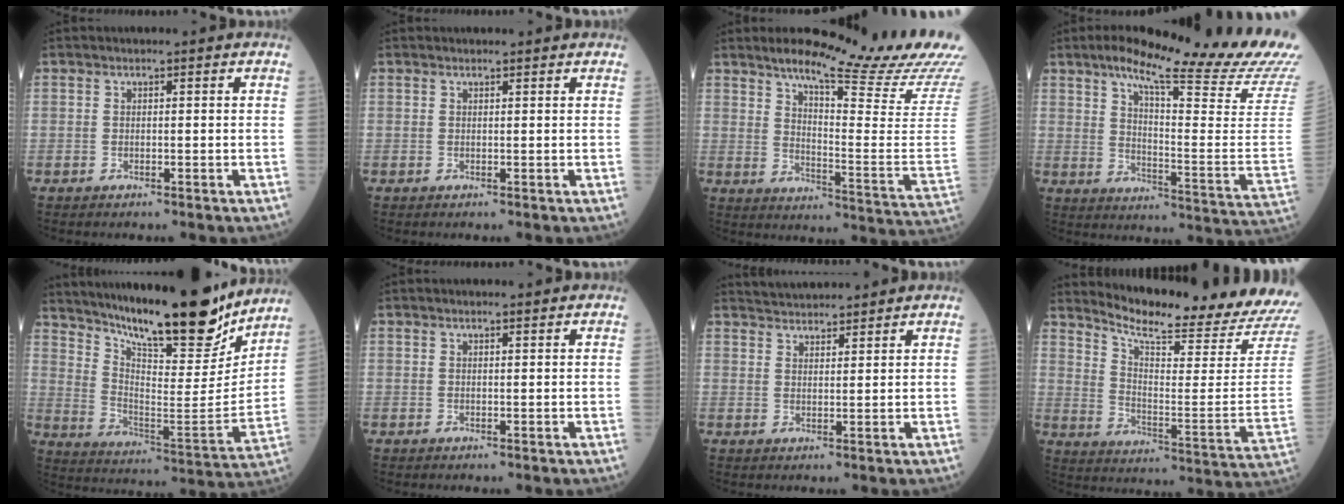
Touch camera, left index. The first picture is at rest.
{"total": 1.4, "force": [1.3, 0.3, 0.1], "torque": [-0.010, 0.005, 0.018]}
{"total": 21.9, "force": [18.5, 0.5, 11.7], "torque": [-0.172, -0.083, 0.235]}
{"total": 25.9, "force": [20.8, 1.0, 15.3], "torque": [-0.229, -0.065, 0.263]}
{"total": 23.8, "force": [20.2, 3.7, 12.0], "torque": [-0.204, -0.047, 0.304]}
{"total": 1.1, "force": [0.9, 0.1, 0.5], "torque": [-0.011, 0.003, 0.015]}
{"total": 6.1, "force": [6.0, 0.7, 1.2], "torque": [-0.027, 0.027, 0.097]}
{"total": 20.4, "force": [19.6, -1.8, 5.4], "torque": [-0.113, -0.133, 0.259]}